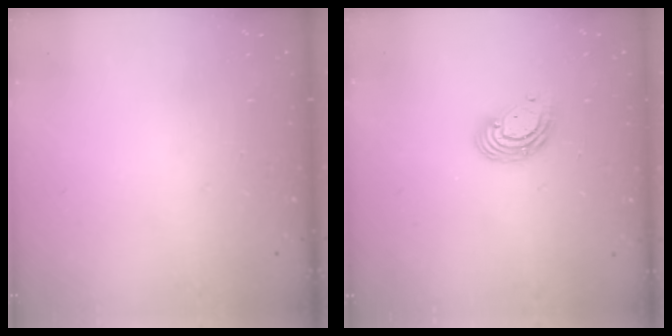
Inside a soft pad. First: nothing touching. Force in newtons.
{"total": 8.0, "press": 7.9, "slide": 1.2}